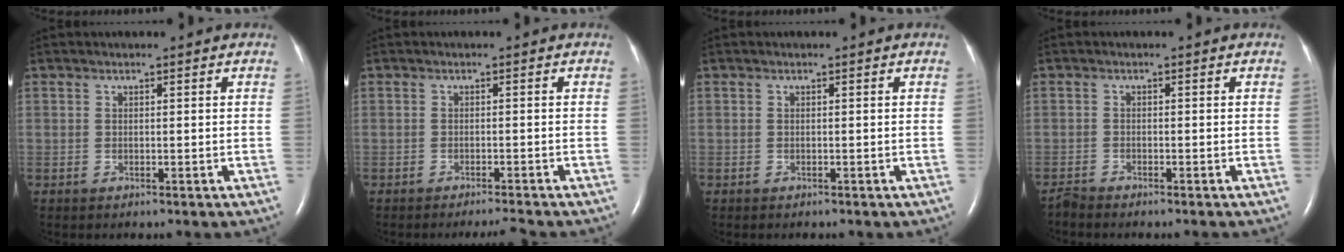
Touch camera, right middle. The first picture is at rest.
{"total": 2.6, "force": [-2.4, -0.7, 0.6], "torque": [-0.011, -0.008, -0.035]}
{"total": 0.6, "force": [-0.5, 0.2, 0.2], "torque": [-0.008, 0.000, -0.005]}
{"total": 1.7, "force": [-1.7, -0.3, 0.0], "torque": [-0.003, -0.007, -0.031]}